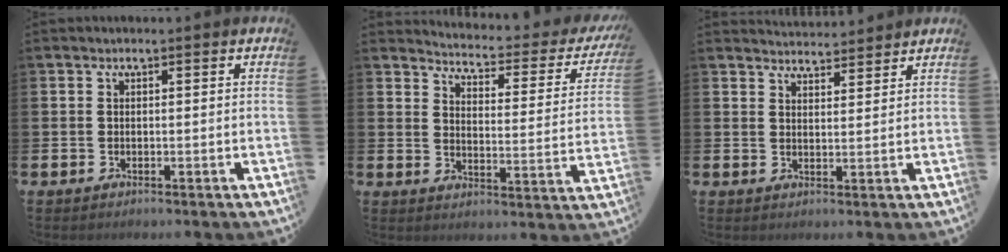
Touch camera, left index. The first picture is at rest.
{"total": 3.6, "force": [3.4, 0.7, 1.0], "torque": [-0.036, -0.037, 0.048]}
{"total": 3.7, "force": [3.6, 0.3, -0.2], "torque": [-0.004, -0.021, 0.067]}